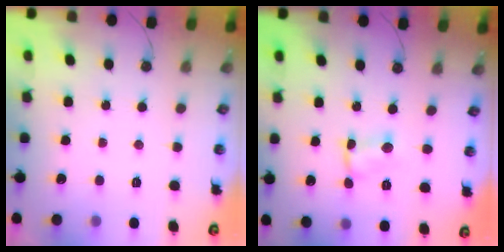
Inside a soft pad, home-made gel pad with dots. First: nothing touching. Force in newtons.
{"total": 1.4, "press": 1.4, "slide": 0.0}